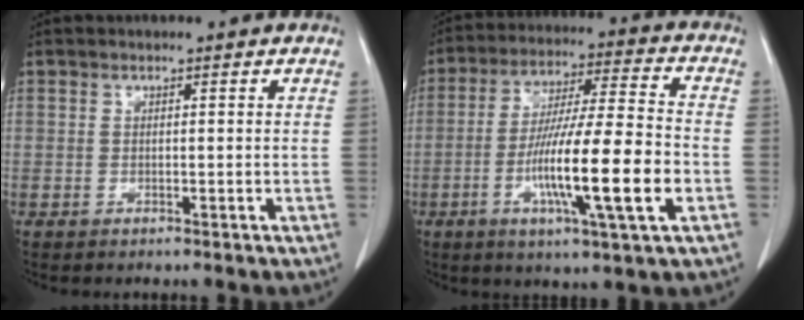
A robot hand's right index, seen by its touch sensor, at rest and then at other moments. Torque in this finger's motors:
{"motor_torque": [1.38, -0.76, 0.79, 0.21]}